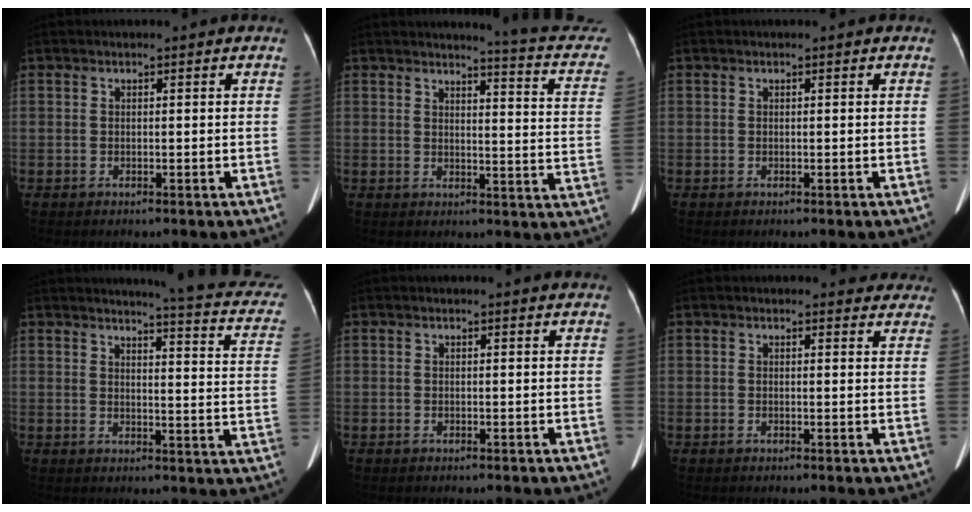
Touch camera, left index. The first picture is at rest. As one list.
[{"total": 11.7, "force": [11.1, -0.1, 3.9], "torque": [-0.041, -0.076, 0.097]}, {"total": 0.0}, {"total": 13.5, "force": [12.1, 0.7, 5.9], "torque": [-0.065, -0.062, 0.109]}, {"total": 1.7, "force": [1.7, -0.1, 0.3], "torque": [-0.013, -0.003, 0.011]}, {"total": 5.3, "force": [5.0, 1.8, 0.6], "torque": [0.016, -0.011, 0.030]}]